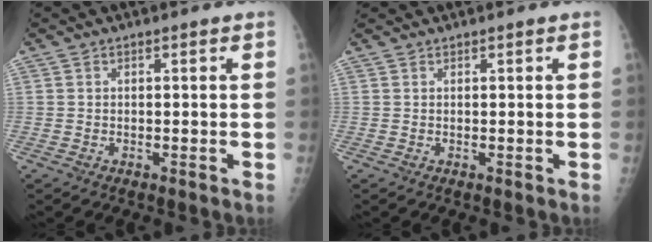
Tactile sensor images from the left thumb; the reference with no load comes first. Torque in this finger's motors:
{"motor_torque": [0.00, 0.00, 0.07, 0.07, 0.00]}